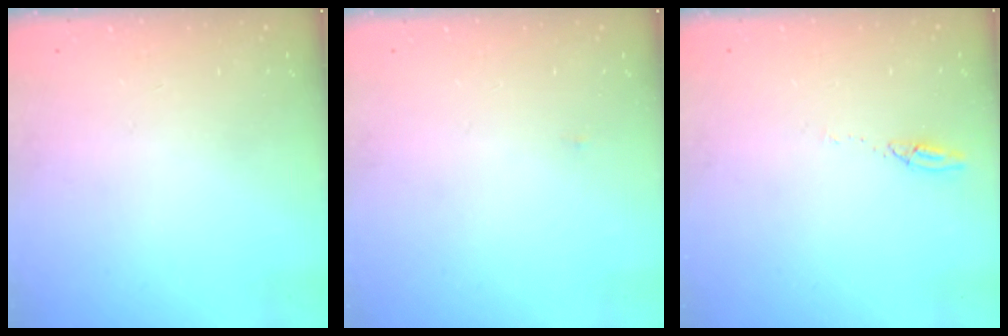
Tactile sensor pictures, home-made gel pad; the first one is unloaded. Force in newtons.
{"total": 9.0, "press": 1.8, "slide": 8.9}
{"total": 3.9, "press": 3.9, "slide": 0.4}